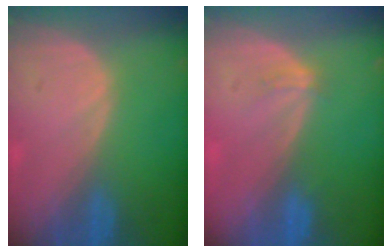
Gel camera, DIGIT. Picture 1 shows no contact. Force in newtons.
{"total": 1.5, "press": 1.1, "slide": 1.0}